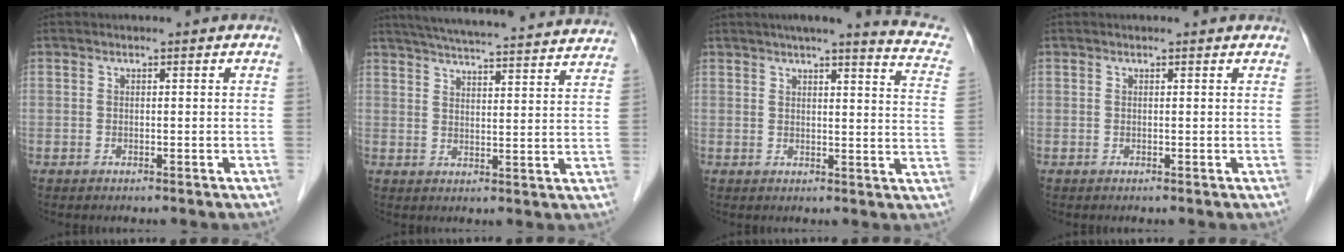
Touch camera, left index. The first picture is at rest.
{"total": 27.2, "force": [25.2, 1.6, 10.1], "torque": [-0.162, -0.016, 0.315]}
{"total": 12.9, "force": [10.5, 0.7, 7.5], "torque": [-0.090, -0.020, 0.099]}
{"total": 1.9, "force": [1.8, 0.2, 0.5], "torque": [-0.013, 0.008, 0.014]}